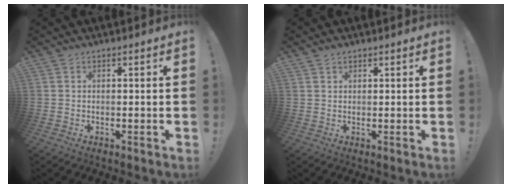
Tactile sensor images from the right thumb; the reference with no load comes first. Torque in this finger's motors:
{"motor_torque": [-0.08, -0.22, -0.17, 0.39, 0.05]}